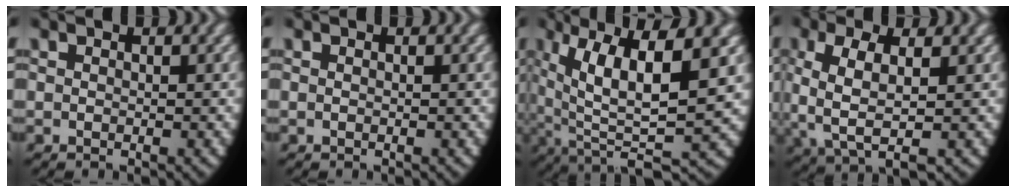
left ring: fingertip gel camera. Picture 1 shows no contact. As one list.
[{"total": 0.0}, {"total": 11.9, "force": [1.2, 6.0, 10.2], "torque": [-0.173, -0.021, 0.035]}, {"total": 6.1, "force": [0.0, 3.5, 5.0], "torque": [-0.114, -0.018, 0.014]}]